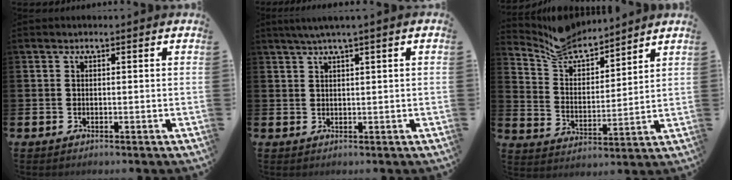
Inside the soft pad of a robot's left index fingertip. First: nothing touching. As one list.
[{"total": 2.3, "force": [1.6, -0.4, 1.5], "torque": [-0.039, 0.005, 0.031]}, {"total": 7.9, "force": [7.5, 2.3, 1.3], "torque": [-0.071, -0.049, 0.137]}]